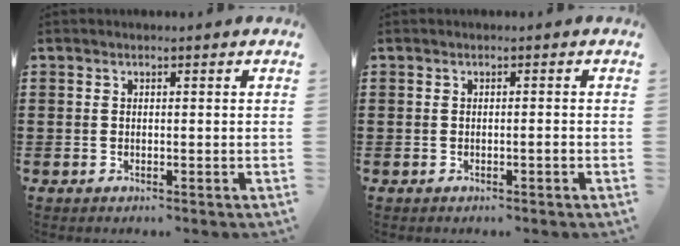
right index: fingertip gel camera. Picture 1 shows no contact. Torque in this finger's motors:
{"motor_torque": [0.23, -0.02, 0.00, 0.00]}